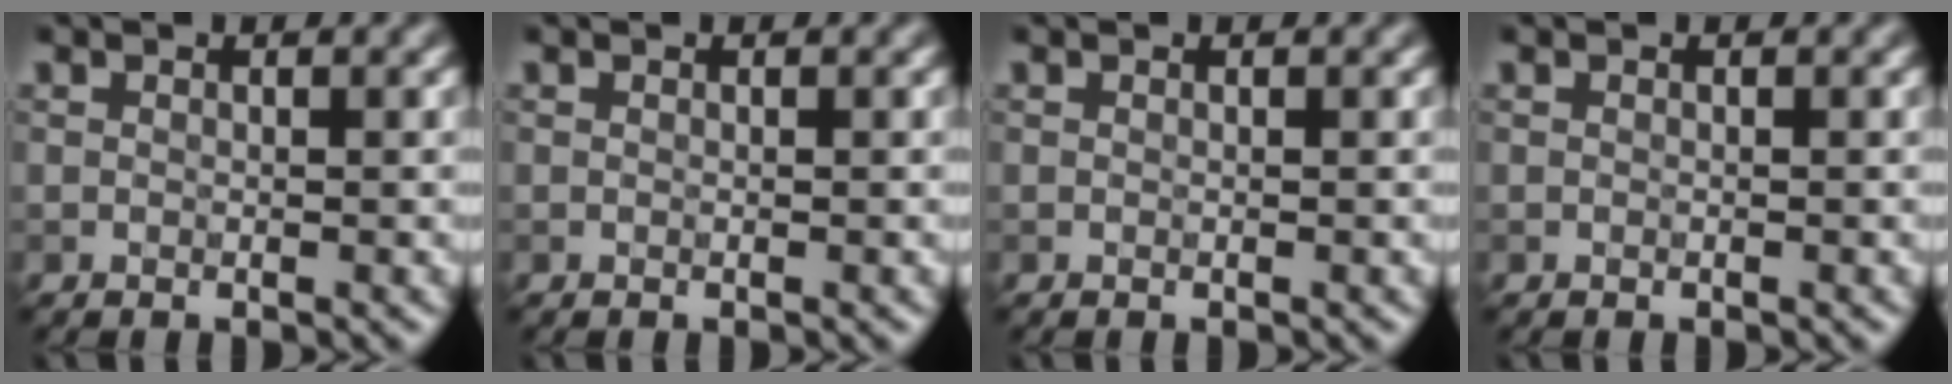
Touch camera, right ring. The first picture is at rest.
{"total": 0.0}
{"total": 0.0}
{"total": 0.0}